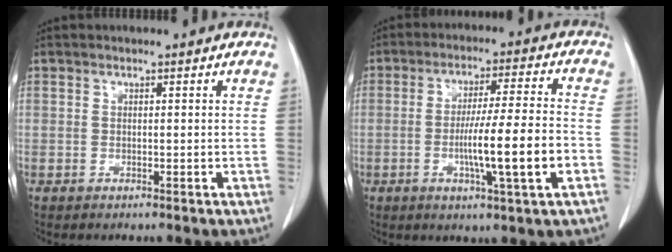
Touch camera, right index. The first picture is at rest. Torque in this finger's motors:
{"motor_torque": [1.61, -0.52, 0.77, 0.11]}